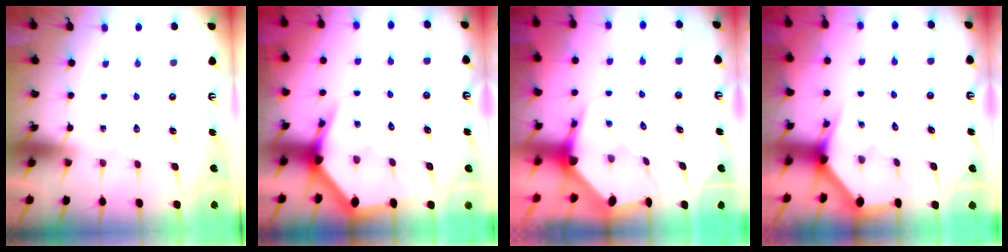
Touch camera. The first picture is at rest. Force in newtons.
{"total": 4.4, "press": 4.4, "slide": 0.4}
{"total": 3.5, "press": 3.5, "slide": 0.5}
{"total": 3.1, "press": 3.1, "slide": 0.1}